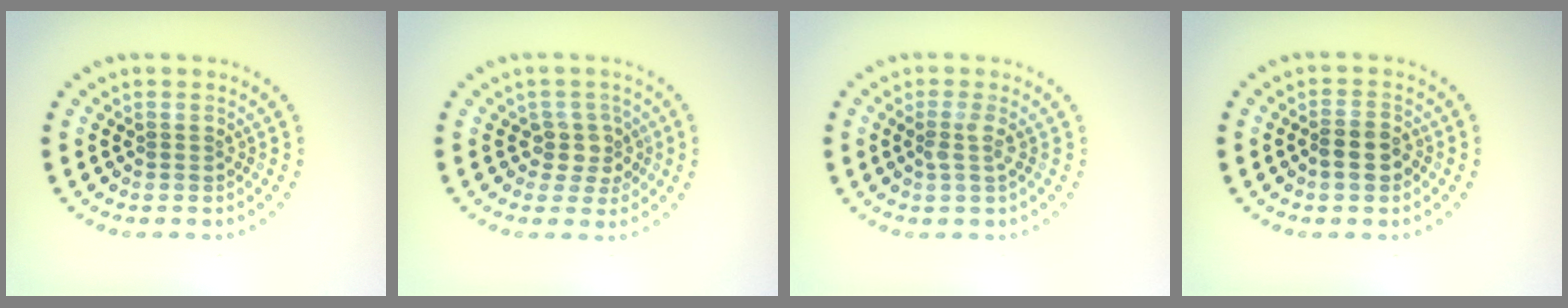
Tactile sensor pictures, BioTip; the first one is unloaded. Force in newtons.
{"total": 2.4, "press": 2.0, "slide": 1.3}
{"total": 1.3, "press": 1.1, "slide": 0.7}
{"total": 2.6, "press": 2.4, "slide": 1.0}